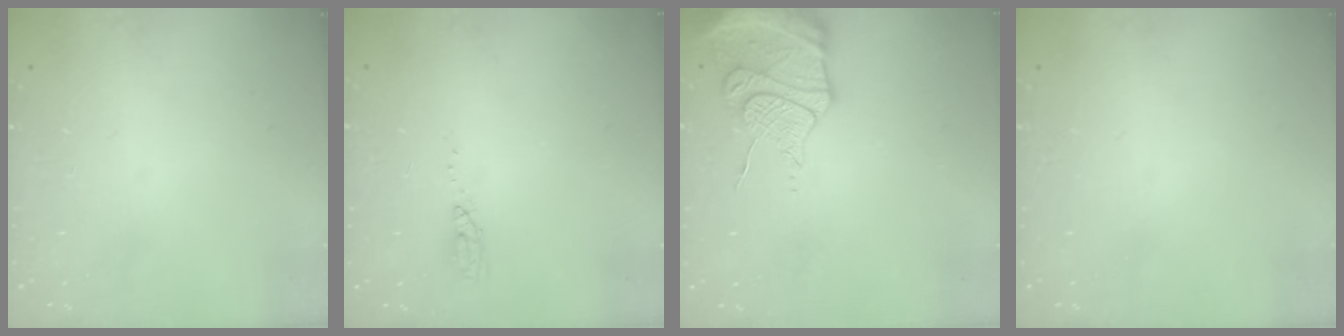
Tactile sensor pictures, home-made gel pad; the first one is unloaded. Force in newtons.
{"total": 3.7, "press": 3.4, "slide": 1.5}
{"total": 20.8, "press": 18.0, "slide": 10.6}
{"total": 0.0}